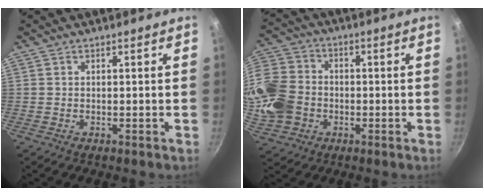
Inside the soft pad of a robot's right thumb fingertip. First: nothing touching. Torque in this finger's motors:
{"motor_torque": [0.35, 0.36, 0.93, 0.38, 0.43]}